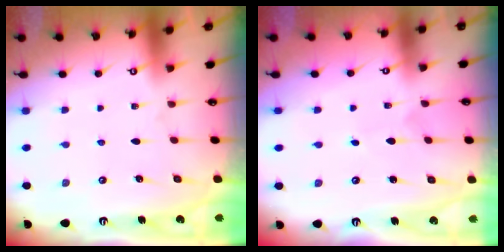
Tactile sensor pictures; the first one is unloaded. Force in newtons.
{"total": 1.9, "press": 1.9, "slide": 0.2}